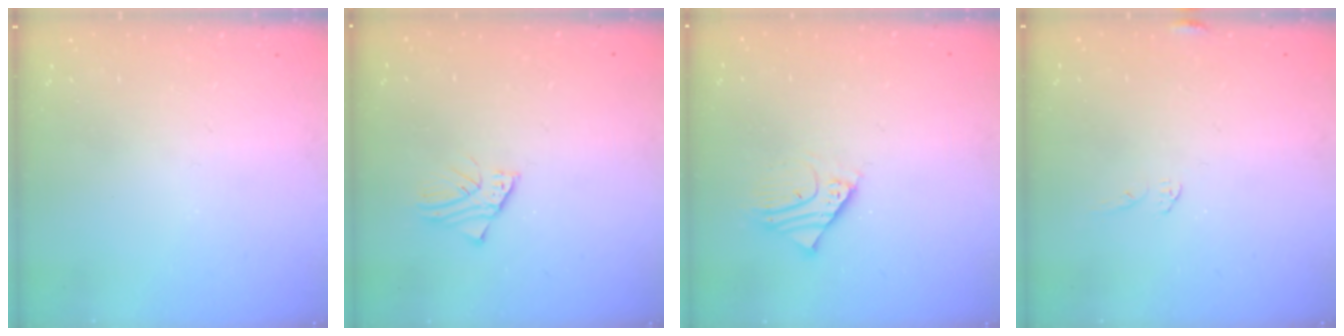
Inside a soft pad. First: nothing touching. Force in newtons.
{"total": 1.8, "press": 1.8, "slide": 0.1}
{"total": 3.8, "press": 3.8, "slide": 0.3}
{"total": 5.0, "press": 5.0, "slide": 0.3}